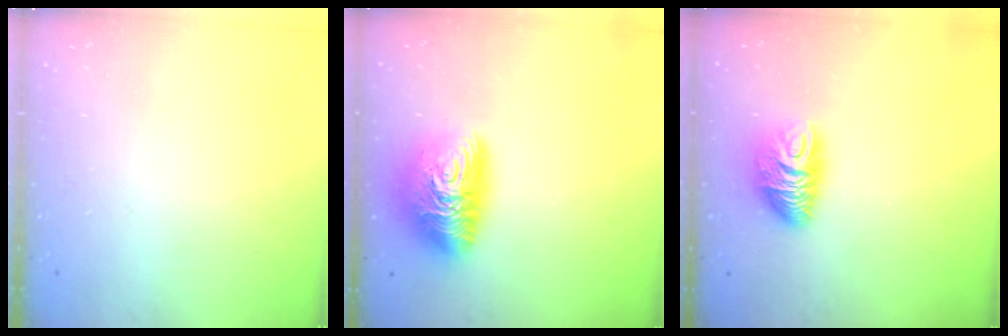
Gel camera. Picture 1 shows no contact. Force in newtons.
{"total": 12.9, "press": 12.9, "slide": 0.9}
{"total": 9.0, "press": 9.0, "slide": 0.5}